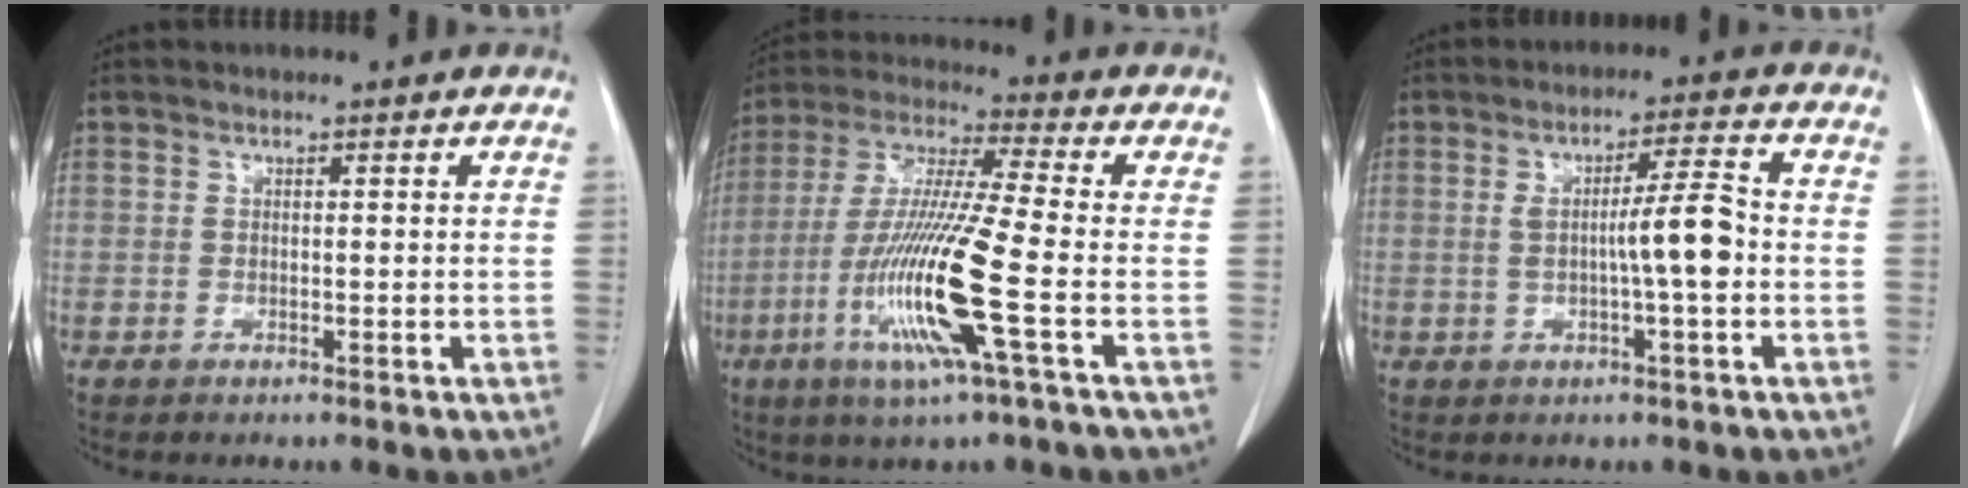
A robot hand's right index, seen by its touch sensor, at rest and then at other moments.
{"total": 15.7, "force": [-4.8, -0.5, 15.0], "torque": [-0.310, -0.020, -0.100]}
{"total": 6.6, "force": [-0.6, 0.0, 6.6], "torque": [-0.105, 0.007, -0.010]}